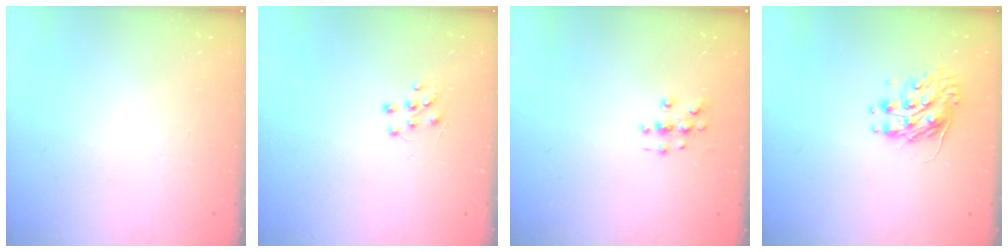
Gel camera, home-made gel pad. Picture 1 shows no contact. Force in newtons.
{"total": 5.5, "press": 5.5, "slide": 0.6}
{"total": 3.4, "press": 3.4, "slide": 0.2}
{"total": 9.0, "press": 9.0, "slide": 0.6}